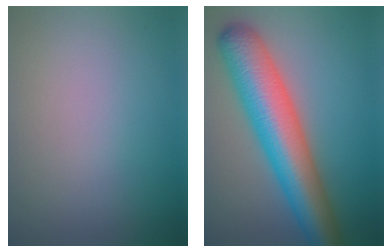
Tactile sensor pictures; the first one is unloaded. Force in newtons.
{"total": 10.7, "press": 10.7, "slide": 0.3}